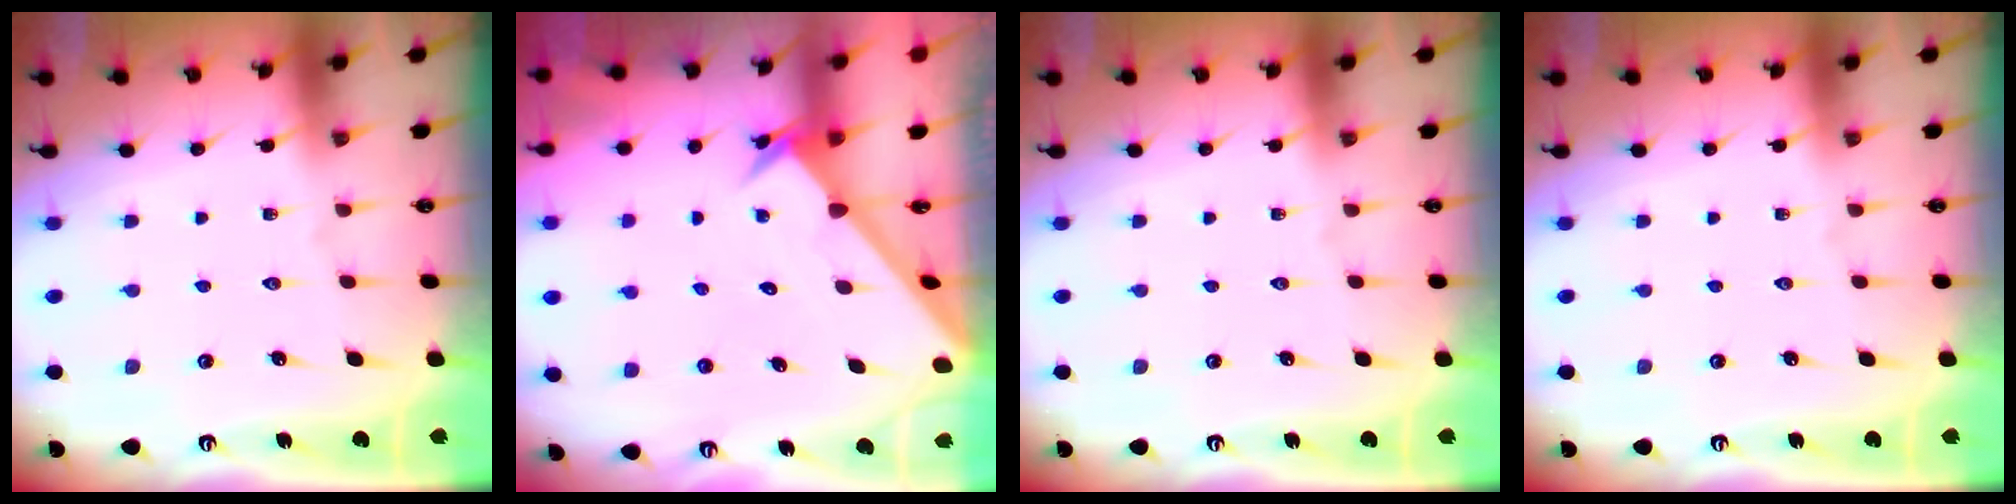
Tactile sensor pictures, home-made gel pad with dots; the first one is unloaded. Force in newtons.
{"total": 2.6, "press": 2.6, "slide": 0.2}
{"total": 0.0}
{"total": 0.0}